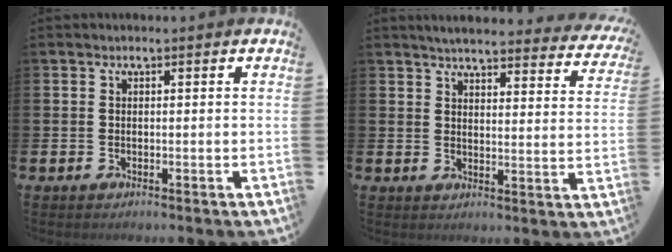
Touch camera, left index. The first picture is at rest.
{"total": 4.5, "force": [4.2, 0.5, 1.3], "torque": [-0.033, -0.032, 0.069]}